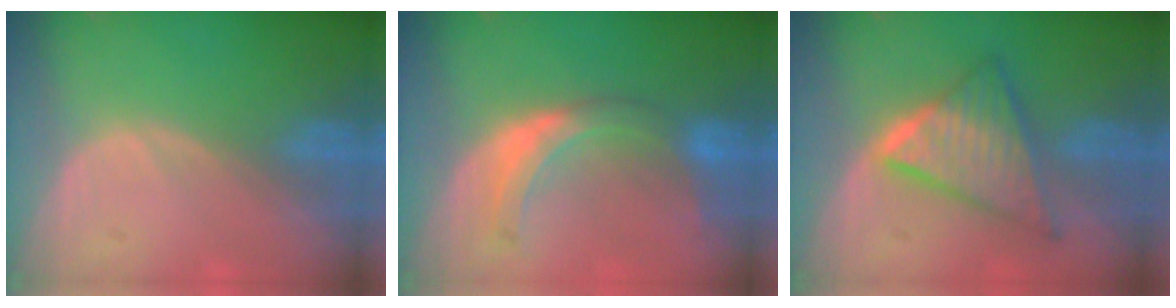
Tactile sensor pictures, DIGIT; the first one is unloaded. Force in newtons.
{"total": 6.6, "press": 6.6, "slide": 0.6}
{"total": 8.9, "press": 8.9, "slide": 0.5}